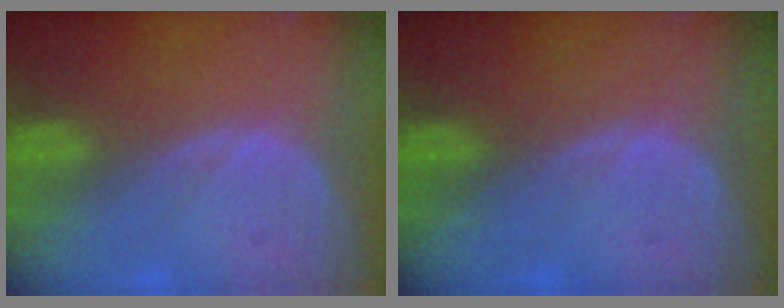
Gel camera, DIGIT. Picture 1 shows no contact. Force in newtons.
{"total": 0.0}